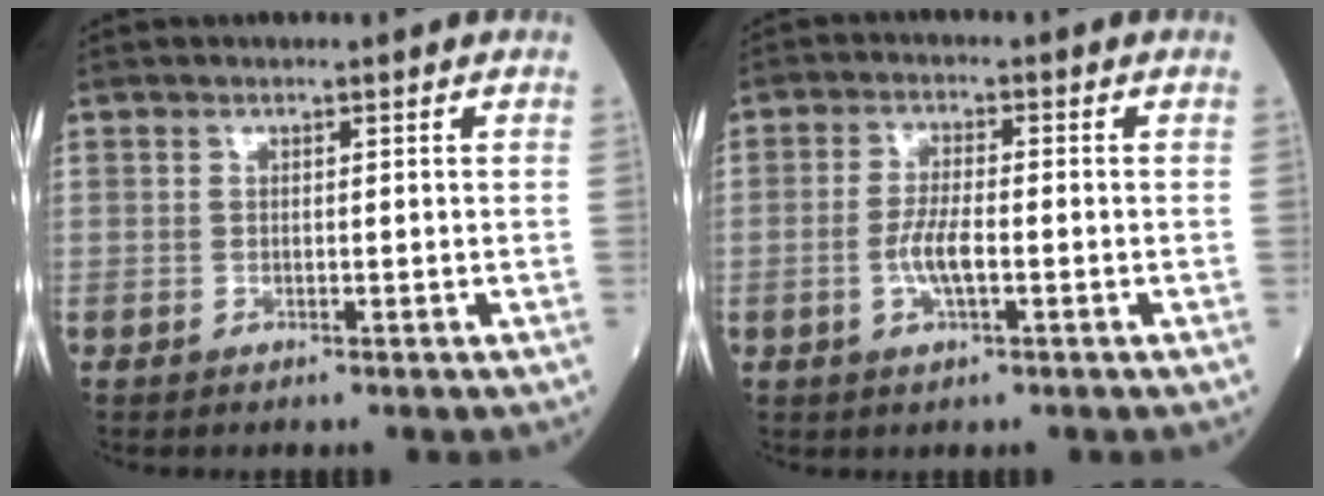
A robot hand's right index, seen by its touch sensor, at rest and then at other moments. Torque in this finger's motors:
{"motor_torque": [0.06, -0.05, 0.07, 0.03]}